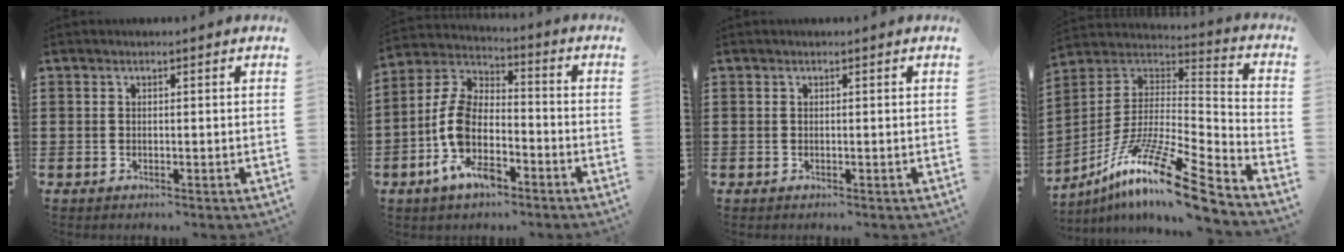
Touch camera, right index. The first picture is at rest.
{"total": 10.7, "force": [-4.3, 5.8, 8.0], "torque": [-0.198, -0.010, -0.089]}
{"total": 0.0}
{"total": 15.5, "force": [-10.8, 1.7, 10.9], "torque": [-0.198, 0.024, -0.200]}